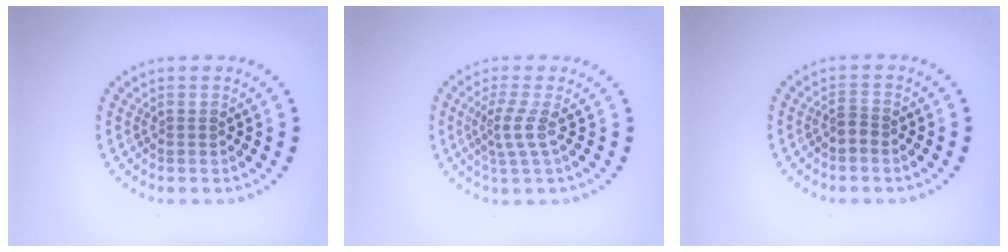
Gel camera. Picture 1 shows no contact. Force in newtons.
{"total": 2.2, "press": 1.6, "slide": 1.6}
{"total": 1.2, "press": 0.8, "slide": 0.9}